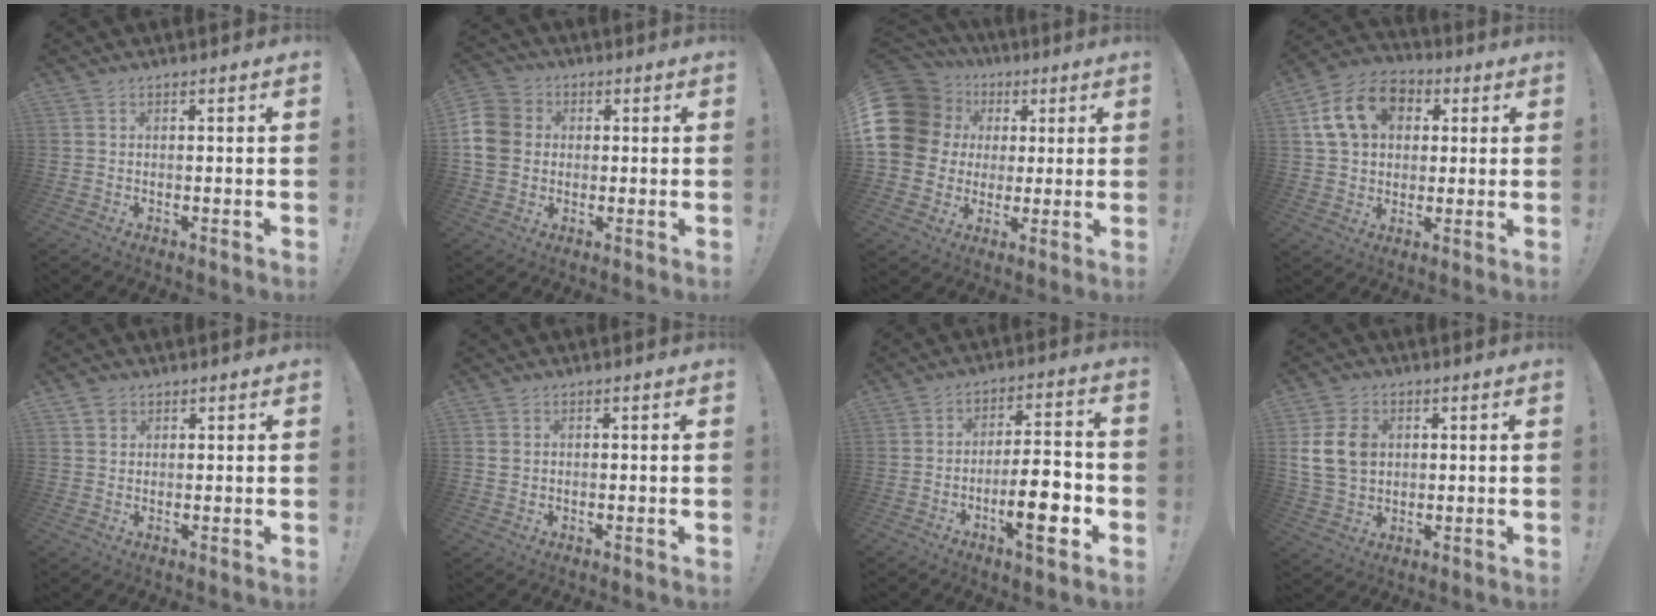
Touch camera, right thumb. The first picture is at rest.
{"total": 10.3, "force": [0.4, 8.9, 5.1], "torque": [-0.104, 0.012, 0.011]}
{"total": 18.5, "force": [4.5, 15.3, 9.3], "torque": [-0.180, -0.003, 0.103]}
{"total": 15.8, "force": [5.1, 12.0, 9.0], "torque": [-0.133, -0.001, 0.104]}
{"total": 2.2, "force": [1.4, 1.7, 0.0], "torque": [0.005, -0.005, 0.025]}
{"total": 1.7, "force": [0.6, 1.5, 0.7], "torque": [-0.010, 0.002, 0.010]}
{"total": 13.8, "force": [-4.9, 3.8, 12.4], "torque": [-0.181, 0.010, -0.085]}
{"total": 11.3, "force": [2.4, 8.8, 6.6], "torque": [-0.120, -0.001, 0.050]}